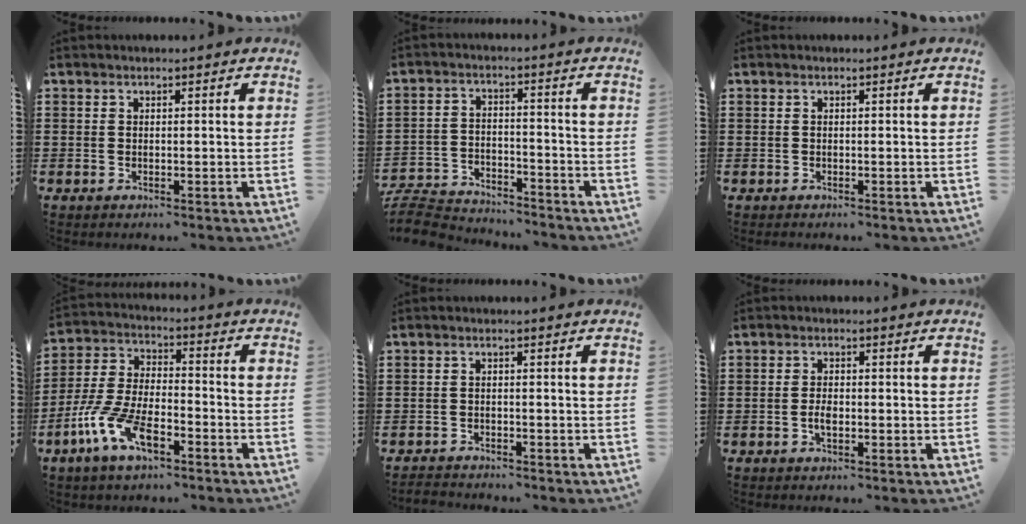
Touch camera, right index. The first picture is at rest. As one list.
[{"total": 6.4, "force": [-6.3, 0.8, 0.9], "torque": [-0.037, 0.002, -0.129]}, {"total": 0.0}, {"total": 9.6, "force": [-5.3, 3.8, 7.0], "torque": [-0.177, -0.006, -0.107]}, {"total": 1.5, "force": [-1.5, 0.1, -0.2], "torque": [-0.002, 0.002, -0.034]}, {"total": 2.2, "force": [-0.7, 1.0, 1.9], "torque": [-0.042, 0.001, -0.014]}]